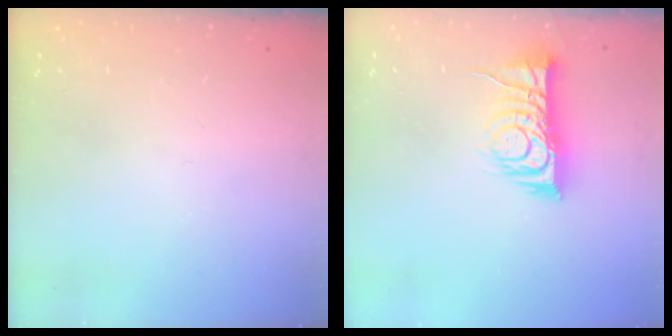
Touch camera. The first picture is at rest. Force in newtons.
{"total": 10.0, "press": 10.0, "slide": 0.3}